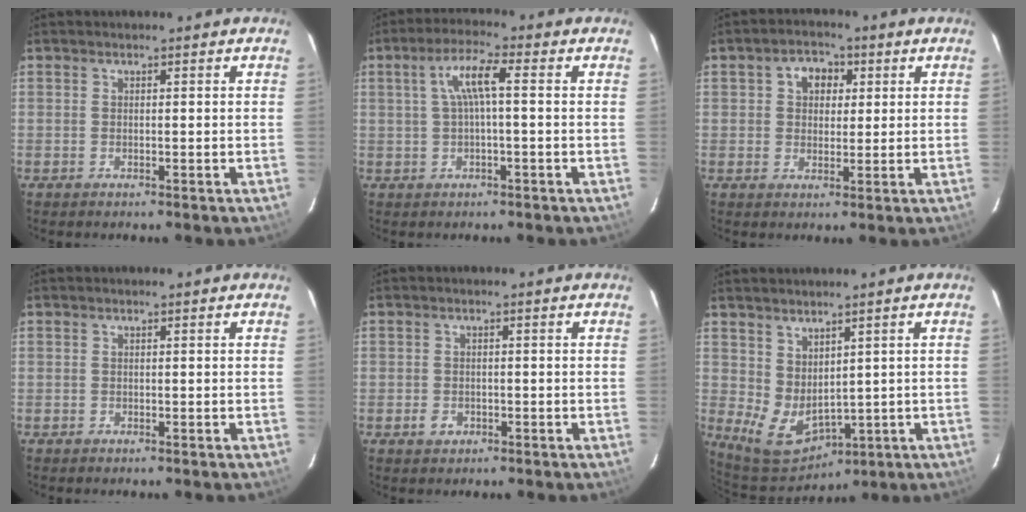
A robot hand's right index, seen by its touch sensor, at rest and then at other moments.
{"total": 5.6, "force": [0.5, 0.7, 5.5], "torque": [-0.106, 0.010, 0.014]}
{"total": 5.1, "force": [1.6, 4.1, 2.7], "torque": [-0.039, 0.018, 0.026]}
{"total": 0.0}
{"total": 2.2, "force": [-1.0, 1.8, 0.8], "torque": [-0.015, 0.004, -0.013]}
{"total": 7.2, "force": [1.7, 5.1, 4.9], "torque": [-0.091, -0.012, 0.057]}